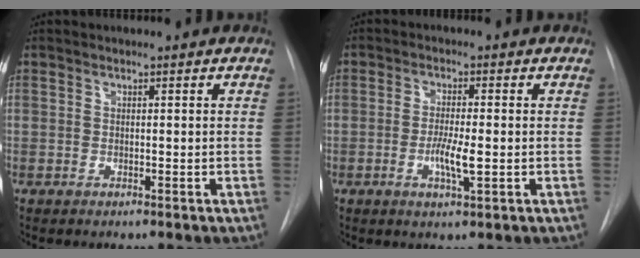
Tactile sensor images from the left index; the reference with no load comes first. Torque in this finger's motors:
{"motor_torque": [0.89, 0.19, 0.14, 0.04]}